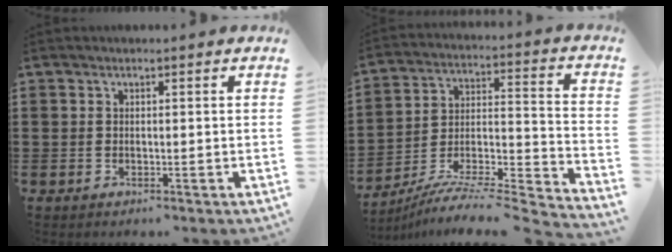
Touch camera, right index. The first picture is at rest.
{"total": 6.8, "force": [-5.9, 0.2, 3.3], "torque": [-0.054, -0.009, -0.122]}